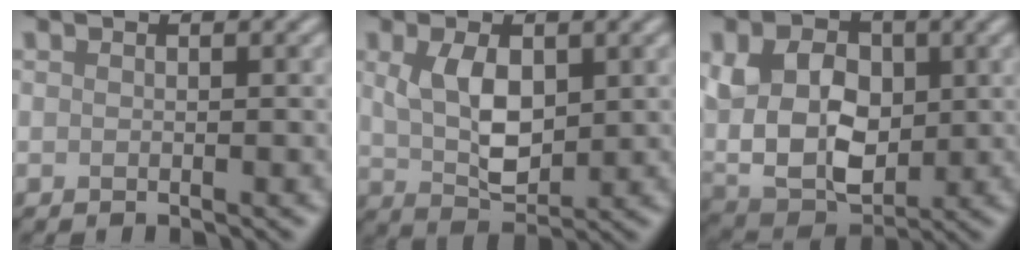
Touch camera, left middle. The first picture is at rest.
{"total": 4.9, "force": [1.0, 2.8, 3.9], "torque": [-0.087, 0.002, 0.029]}
{"total": 10.2, "force": [1.1, 7.3, 7.0], "torque": [-0.152, -0.003, 0.027]}